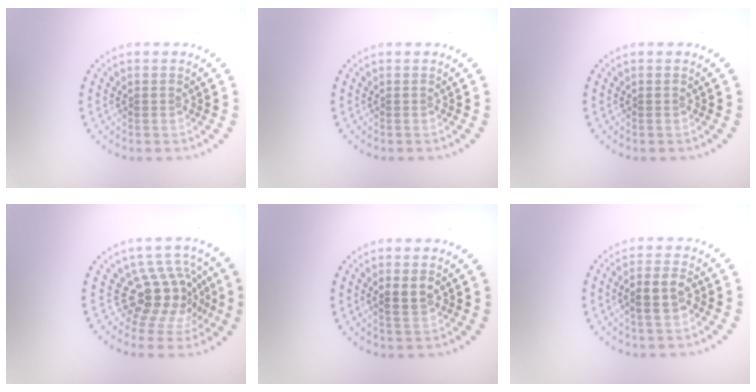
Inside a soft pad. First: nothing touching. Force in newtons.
{"total": 0.0}
{"total": 0.0}
{"total": 4.7, "press": 3.6, "slide": 3.1}
{"total": 1.9, "press": 1.9, "slide": 0.3}
{"total": 2.8, "press": 2.7, "slide": 0.8}